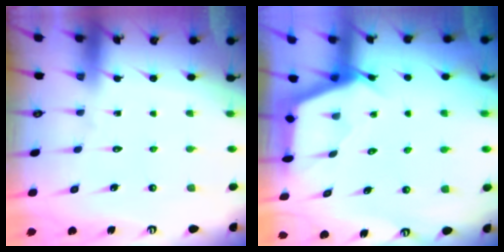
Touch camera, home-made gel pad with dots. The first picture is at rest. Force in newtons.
{"total": 3.0, "press": 3.0, "slide": 0.4}